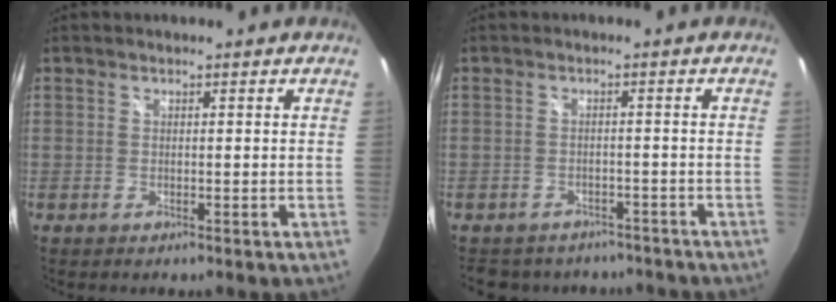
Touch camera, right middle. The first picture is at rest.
{"total": 9.7, "force": [-8.1, 4.5, 2.8], "torque": [-0.061, 0.001, -0.104]}